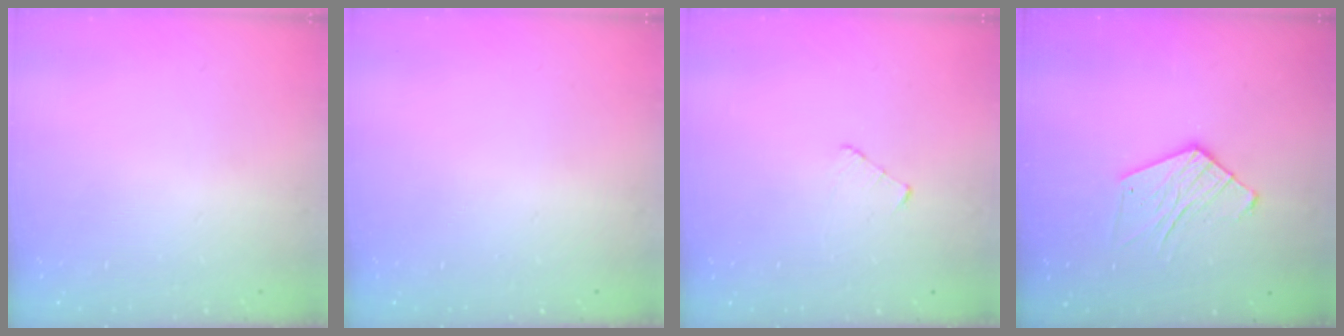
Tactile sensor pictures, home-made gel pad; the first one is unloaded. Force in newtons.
{"total": 0.0}
{"total": 2.9, "press": 2.8, "slide": 0.3}
{"total": 8.8, "press": 8.8, "slide": 0.3}